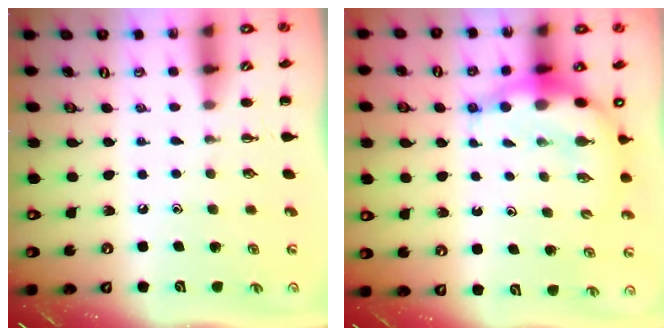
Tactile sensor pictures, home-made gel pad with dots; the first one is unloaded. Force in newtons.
{"total": 9.0, "press": 8.8, "slide": 2.2}